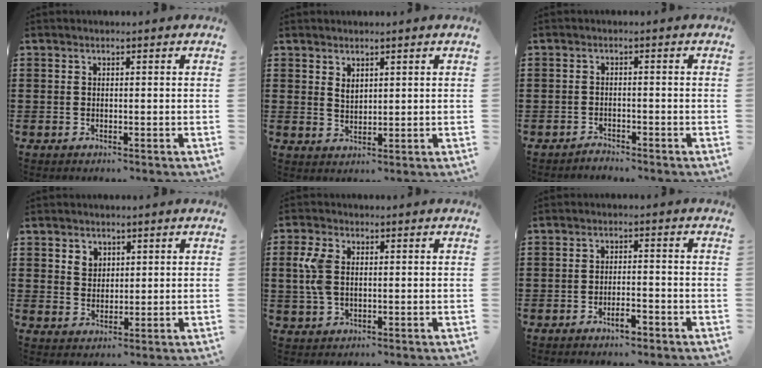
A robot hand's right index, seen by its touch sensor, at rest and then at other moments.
{"total": 1.9, "force": [1.4, 1.0, 0.7], "torque": [-0.016, 0.002, 0.027]}
{"total": 1.4, "force": [-1.4, 0.1, -0.1], "torque": [-0.003, 0.005, -0.030]}
{"total": 2.7, "force": [1.7, 2.1, 0.3], "torque": [-0.007, 0.005, 0.030]}
{"total": 5.2, "force": [0.8, 3.2, 4.1], "torque": [-0.107, 0.005, 0.008]}
{"total": 3.1, "force": [-2.2, 0.8, 2.1], "torque": [-0.035, 0.004, -0.041]}